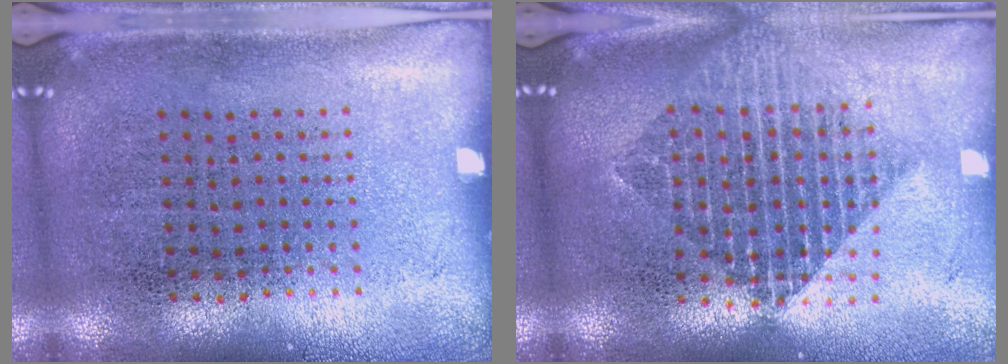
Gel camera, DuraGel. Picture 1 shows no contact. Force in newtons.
{"total": 2.0, "press": 1.6, "slide": 1.2}